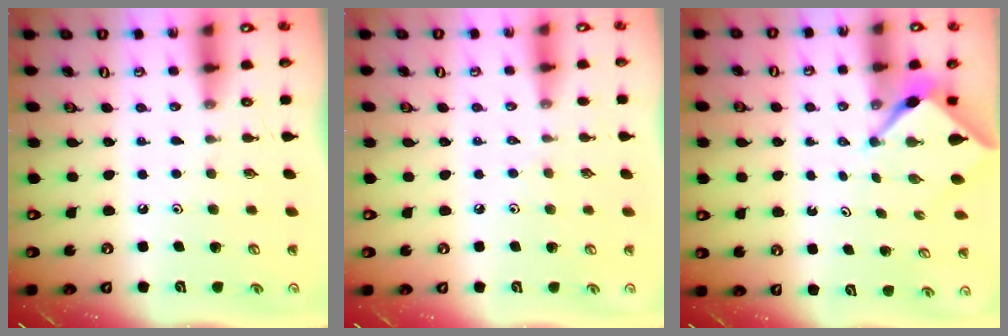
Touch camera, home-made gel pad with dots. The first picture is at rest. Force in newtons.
{"total": 2.6, "press": 2.5, "slide": 0.6}
{"total": 2.6, "press": 2.6, "slide": 0.2}